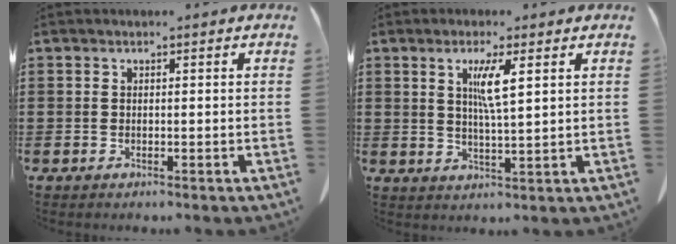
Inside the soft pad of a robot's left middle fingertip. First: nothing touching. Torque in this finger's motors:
{"motor_torque": [0.27, -0.01, 0.29, 0.13]}